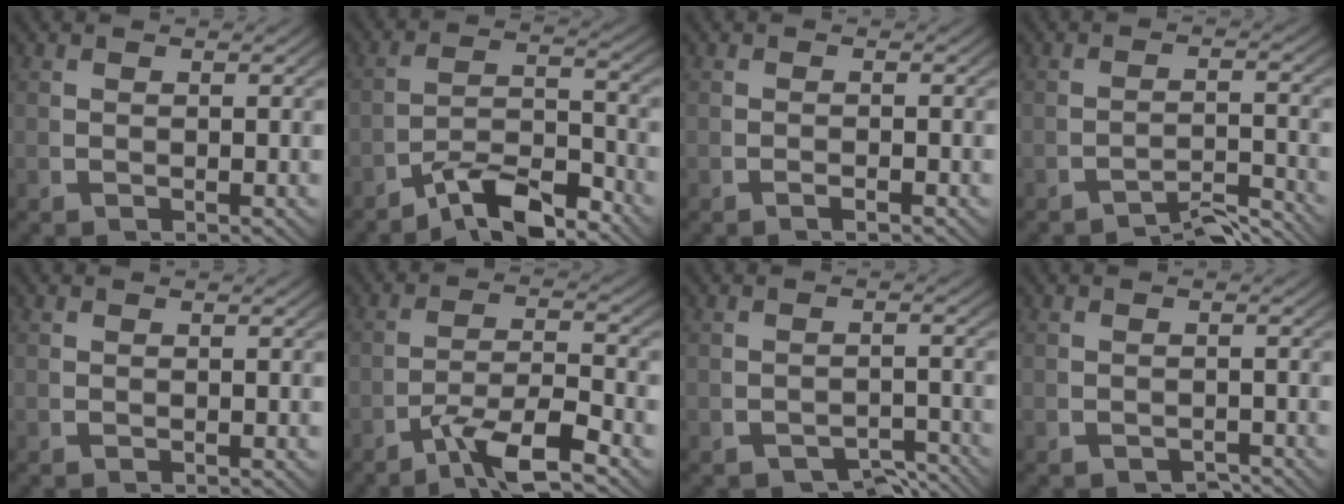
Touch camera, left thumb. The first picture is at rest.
{"total": 7.7, "force": [-4.7, 3.4, 5.2], "torque": [-0.081, -0.025, -0.071]}
{"total": 0.7, "force": [-0.6, 0.1, 0.4], "torque": [-0.008, 0.001, -0.015]}
{"total": 4.7, "force": [-4.1, 1.0, 2.0], "torque": [-0.023, -0.012, -0.065]}
{"total": 0.0}
{"total": 5.1, "force": [-2.4, 1.7, 4.1], "torque": [-0.083, -0.017, -0.034]}
{"total": 4.3, "force": [-3.6, 1.6, 1.6], "torque": [-0.008, -0.012, -0.052]}
{"total": 1.4, "force": [-1.3, 0.4, 0.2], "torque": [-0.001, -0.007, -0.018]}